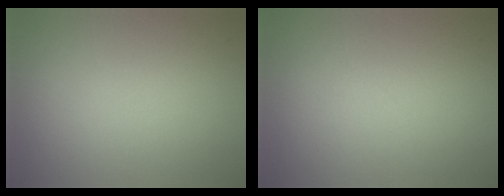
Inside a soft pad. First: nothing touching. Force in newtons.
{"total": 0.0}